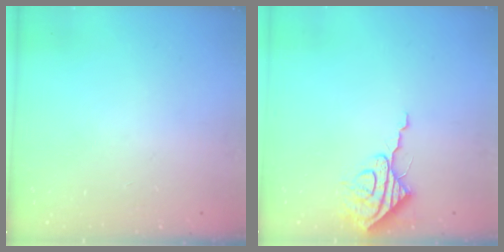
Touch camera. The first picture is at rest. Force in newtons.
{"total": 8.7, "press": 8.7, "slide": 0.2}